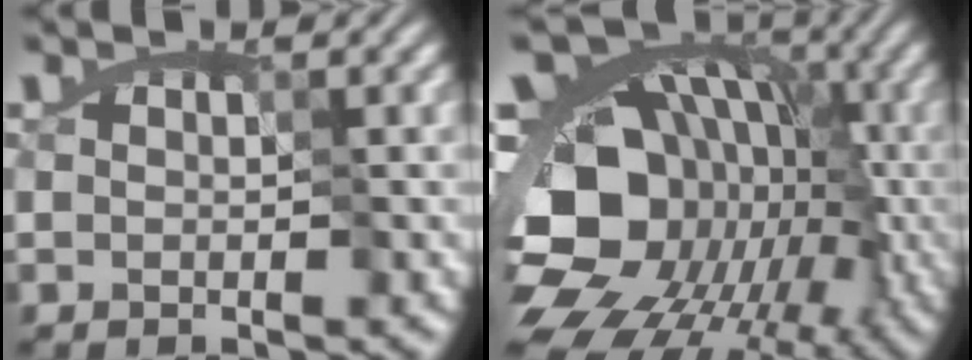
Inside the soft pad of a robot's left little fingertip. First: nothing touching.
{"total": 18.5, "force": [-5.3, 14.5, 10.3], "torque": [-0.174, 0.017, -0.106]}